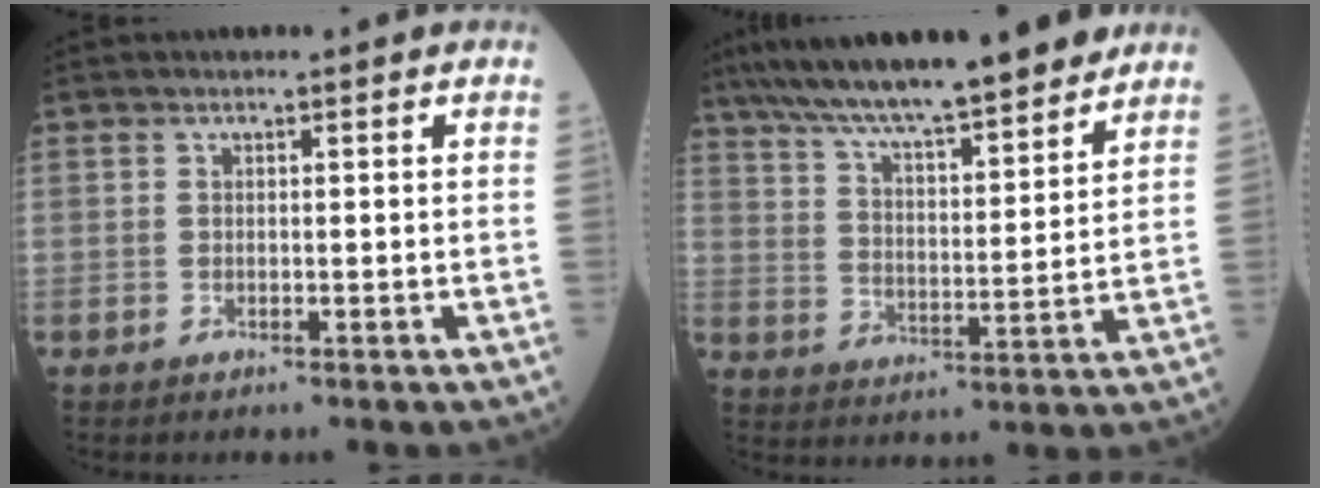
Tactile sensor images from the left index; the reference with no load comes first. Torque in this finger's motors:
{"motor_torque": [0.31, -0.52, 1.05, 0.21]}